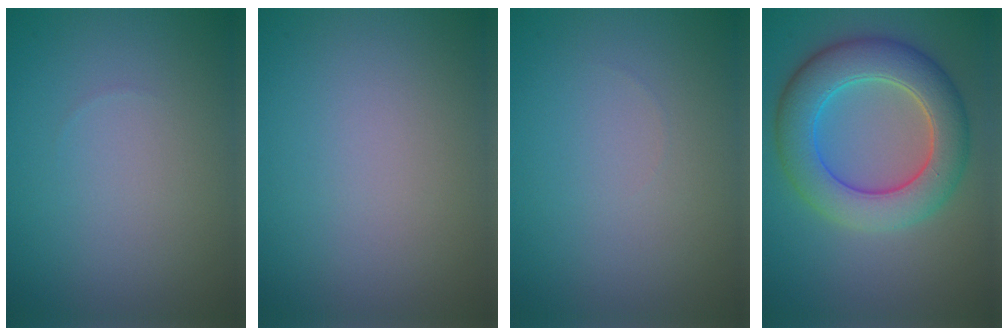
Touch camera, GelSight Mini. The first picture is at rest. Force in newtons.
{"total": 0.0}
{"total": 0.0}
{"total": 7.6, "press": 7.6, "slide": 0.6}